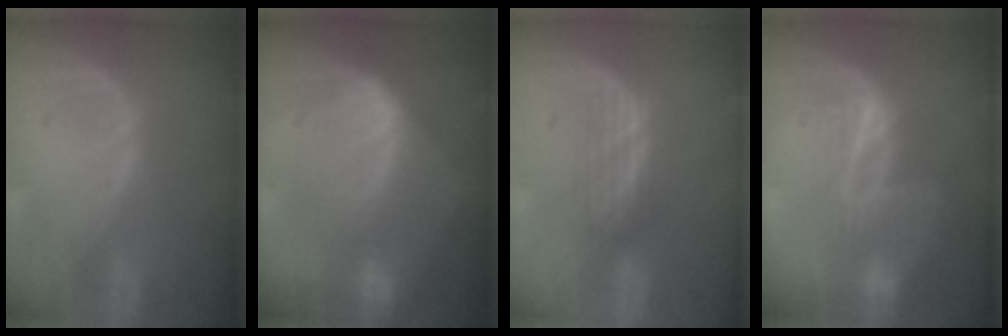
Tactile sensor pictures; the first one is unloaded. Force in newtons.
{"total": 8.7, "press": 8.7, "slide": 0.2}
{"total": 2.9, "press": 2.6, "slide": 1.4}
{"total": 6.7, "press": 5.7, "slide": 3.5}